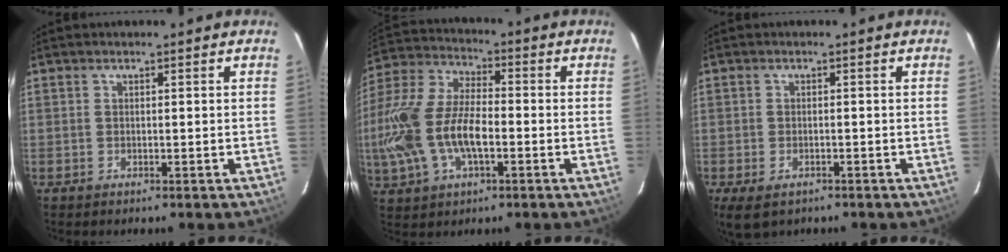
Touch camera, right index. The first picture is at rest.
{"total": 19.5, "force": [-4.1, 9.8, 16.4], "torque": [-0.363, -0.005, -0.073]}
{"total": 5.4, "force": [-3.2, 2.9, 3.2], "torque": [-0.073, -0.021, -0.053]}